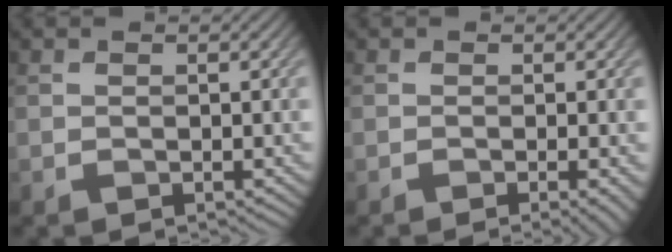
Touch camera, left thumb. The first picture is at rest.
{"total": 2.2, "force": [-0.8, 0.3, 2.0], "torque": [-0.026, -0.001, -0.016]}